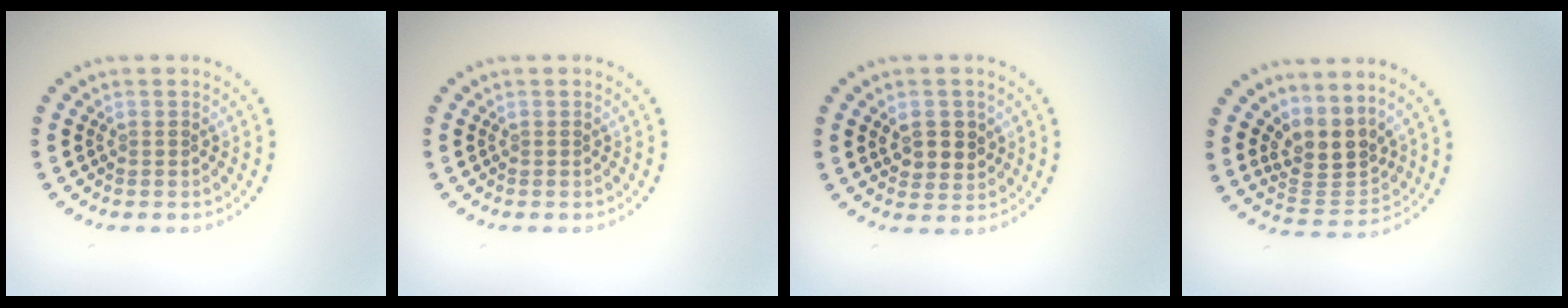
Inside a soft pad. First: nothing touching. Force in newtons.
{"total": 0.0}
{"total": 2.8, "press": 2.7, "slide": 0.8}
{"total": 3.8, "press": 3.0, "slide": 2.4}